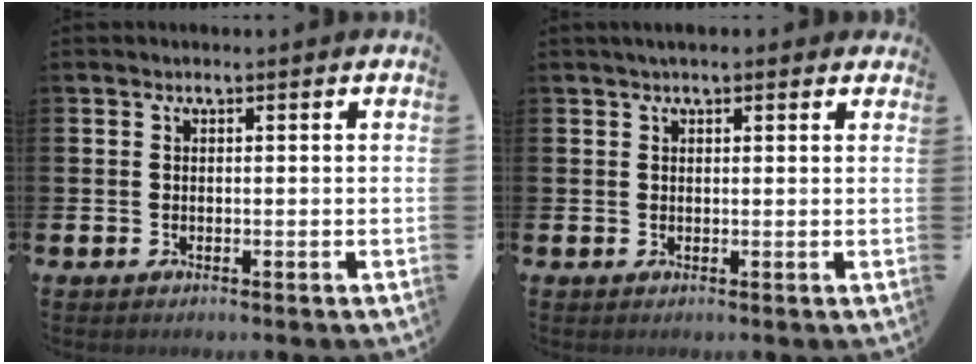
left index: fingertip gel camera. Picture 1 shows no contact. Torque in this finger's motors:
{"motor_torque": [1.03, -1.11, 0.41, 0.02]}